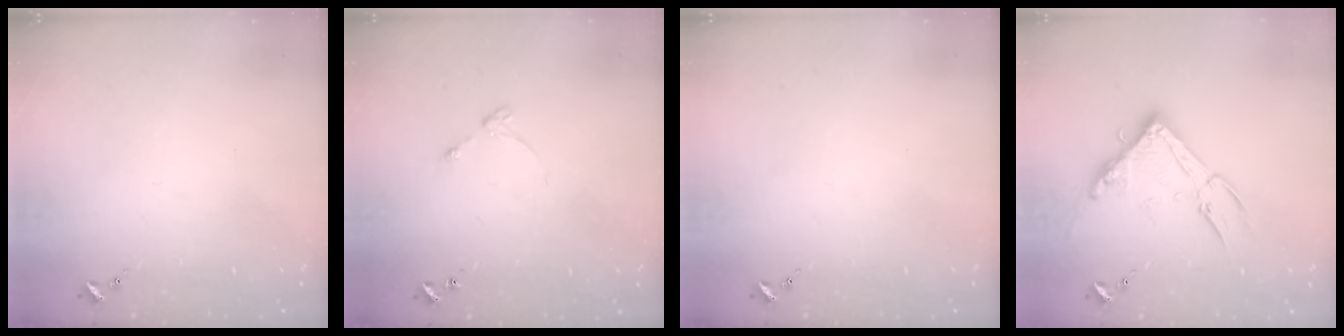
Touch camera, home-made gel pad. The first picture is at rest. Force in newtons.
{"total": 4.0, "press": 3.9, "slide": 0.5}
{"total": 0.0}
{"total": 16.1, "press": 16.1, "slide": 0.6}